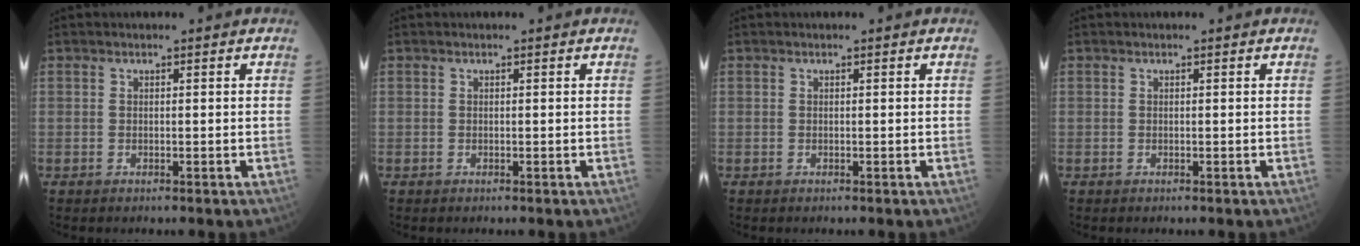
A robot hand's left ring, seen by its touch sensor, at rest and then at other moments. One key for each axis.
{"total": 0.0}
{"total": 0.0}
{"total": 0.0}